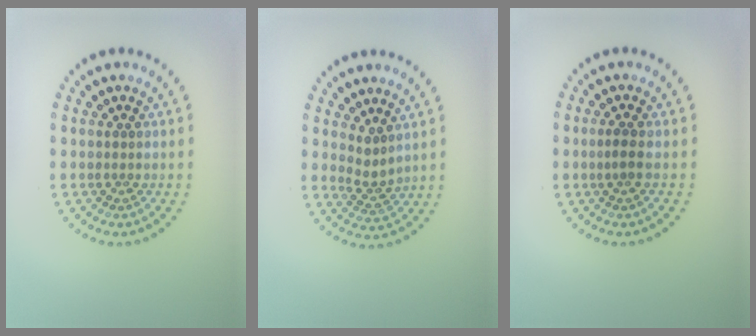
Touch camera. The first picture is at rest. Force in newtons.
{"total": 1.9, "press": 1.4, "slide": 1.3}
{"total": 1.2, "press": 0.9, "slide": 0.7}